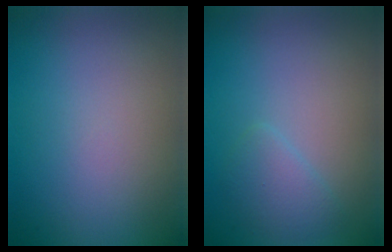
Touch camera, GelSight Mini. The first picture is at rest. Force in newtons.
{"total": 1.8, "press": 1.8, "slide": 0.1}